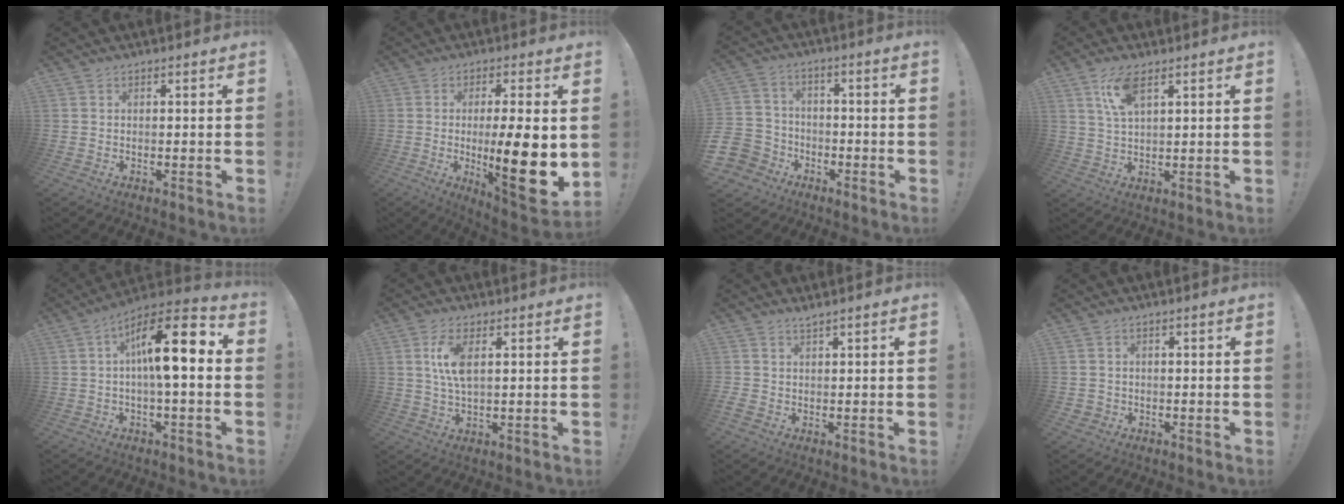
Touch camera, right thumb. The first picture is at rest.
{"total": 17.8, "force": [-1.7, 3.1, 17.5], "torque": [-0.255, -0.017, -0.020]}
{"total": 9.8, "force": [-4.4, 8.4, 2.3], "torque": [-0.063, 0.029, -0.077]}
{"total": 7.9, "force": [4.1, 2.9, 6.1], "torque": [-0.111, -0.006, 0.075]}
{"total": 15.4, "force": [2.3, 4.8, 14.5], "torque": [-0.218, -0.007, 0.030]}
{"total": 7.8, "force": [2.0, 3.1, 6.8], "torque": [-0.133, -0.005, 0.030]}
{"total": 1.7, "force": [1.2, 0.5, 1.0], "torque": [-0.012, -0.009, 0.021]}
{"total": 1.7, "force": [0.0, 1.6, 0.4], "torque": [0.001, -0.002, -0.002]}